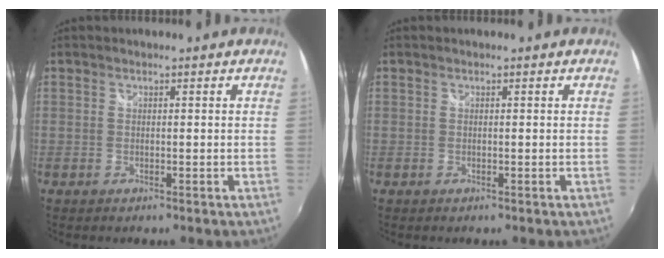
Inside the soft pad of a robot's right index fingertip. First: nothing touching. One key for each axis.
{"total": 0.0}